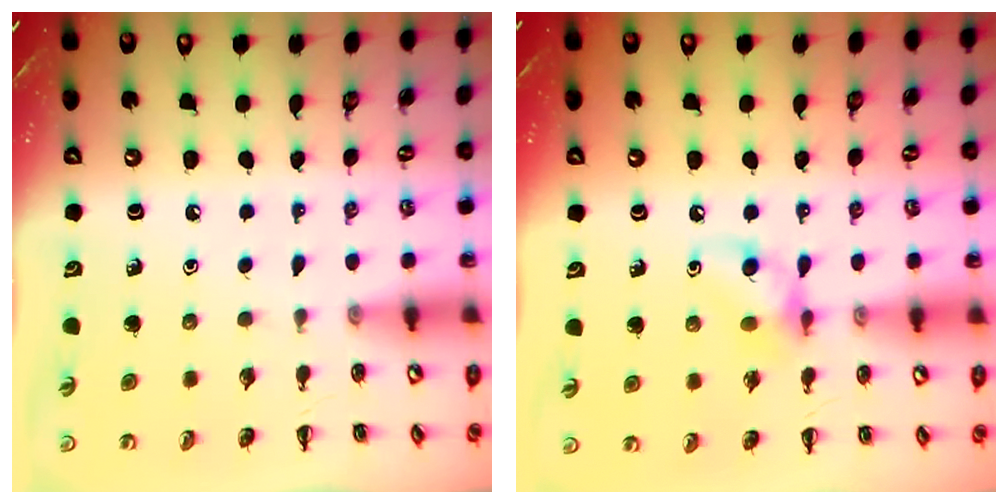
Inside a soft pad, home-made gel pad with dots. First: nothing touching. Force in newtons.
{"total": 8.1, "press": 8.0, "slide": 0.7}